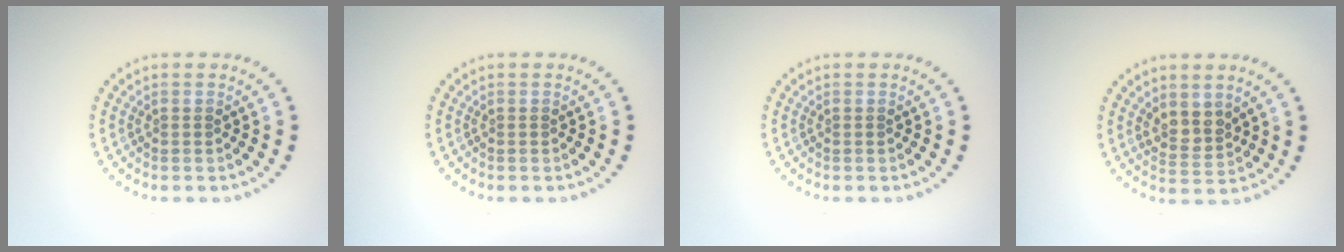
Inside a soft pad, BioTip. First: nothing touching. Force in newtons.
{"total": 0.0}
{"total": 0.0}
{"total": 2.3, "press": 1.9, "slide": 1.3}